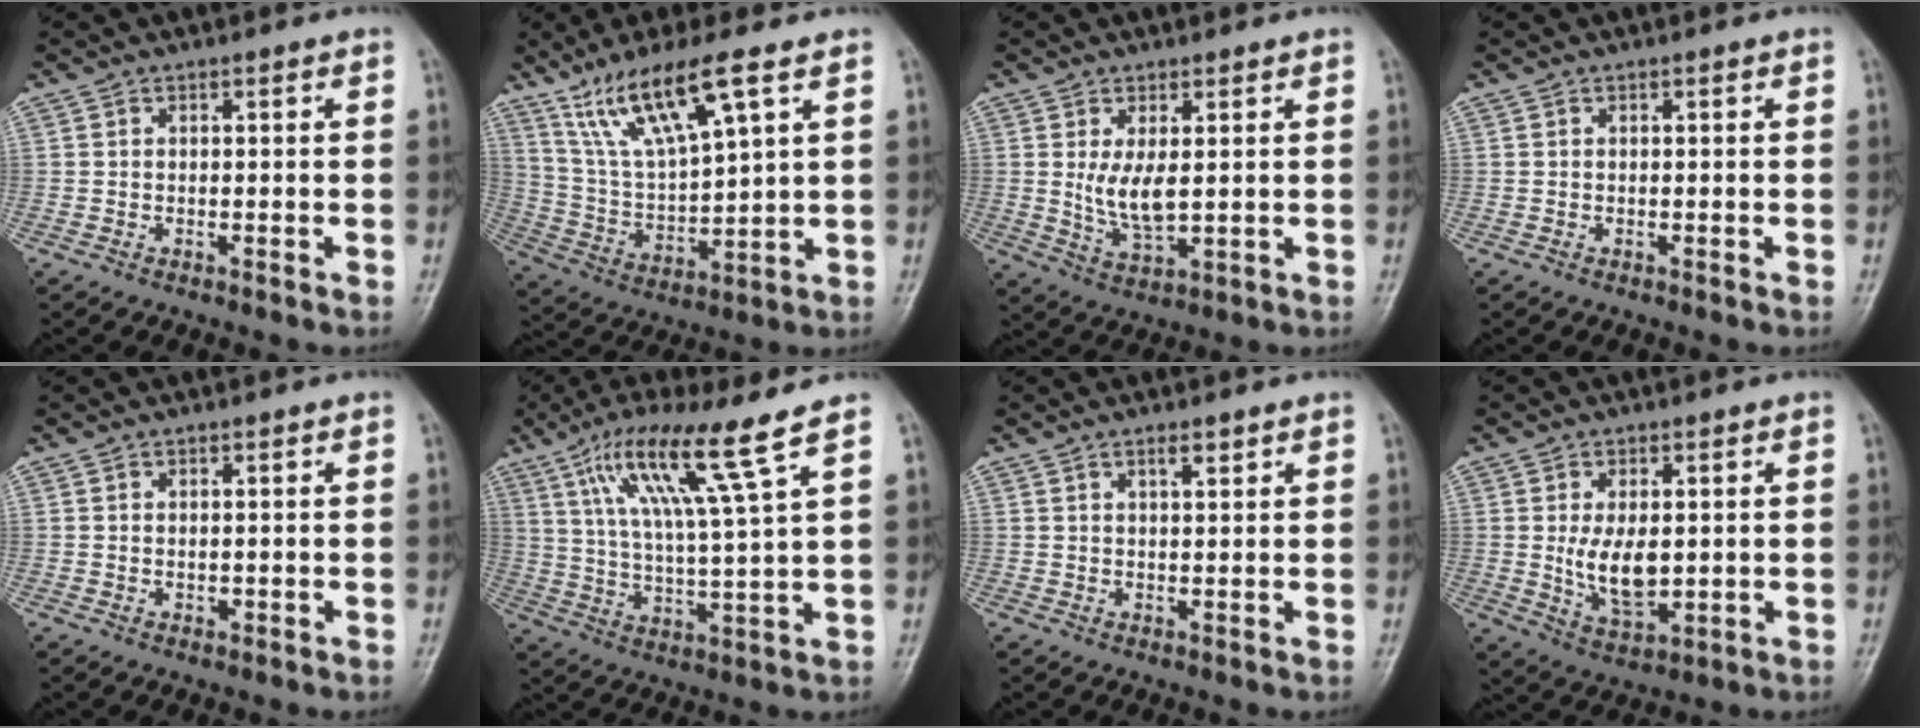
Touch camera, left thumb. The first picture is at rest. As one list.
[{"total": 14.2, "force": [8.5, 2.8, 11.0], "torque": [-0.212, -0.030, 0.178]}, {"total": 5.9, "force": [1.0, 2.6, 5.2], "torque": [-0.095, -0.018, 0.029]}, {"total": 0.0}, {"total": 0.8, "force": [0.2, 0.6, 0.5], "torque": [-0.007, -0.003, 0.005]}, {"total": 14.1, "force": [8.1, -0.1, 11.6], "torque": [-0.214, -0.028, 0.151]}, {"total": 2.2, "force": [1.5, 0.6, 1.5], "torque": [-0.021, -0.010, 0.026]}, {"total": 8.2, "force": [0.5, 4.5, 6.8], "torque": [-0.106, -0.019, 0.021]}]